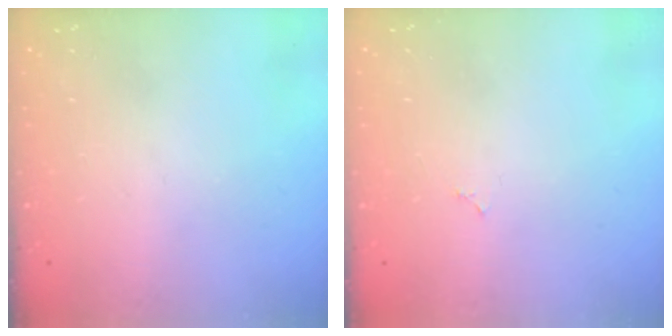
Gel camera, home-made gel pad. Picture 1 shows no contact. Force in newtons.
{"total": 1.8, "press": 1.8, "slide": 0.3}